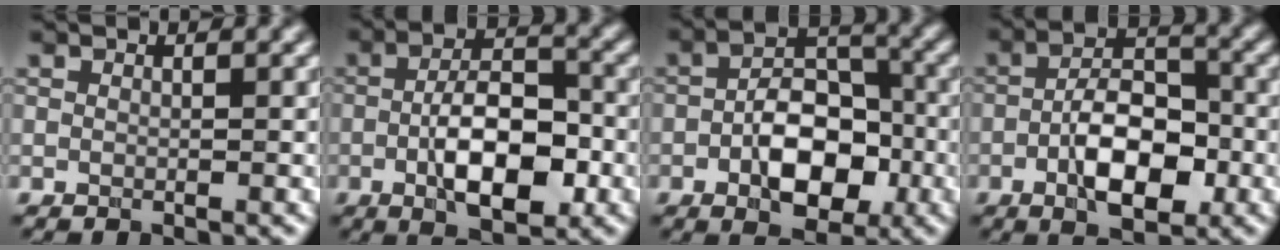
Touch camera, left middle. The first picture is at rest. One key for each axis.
{"total": 7.6, "fx": -2.1, "fy": 3.4, "fz": 6.5, "tx": -0.109, "ty": 0.003, "tz": -0.038}
{"total": 7.1, "fx": -2.2, "fy": 4.1, "fz": 5.4, "tx": -0.080, "ty": 0.003, "tz": -0.038}
{"total": 7.0, "fx": -2.3, "fy": 3.4, "fz": 5.7, "tx": -0.092, "ty": 0.006, "tz": -0.043}